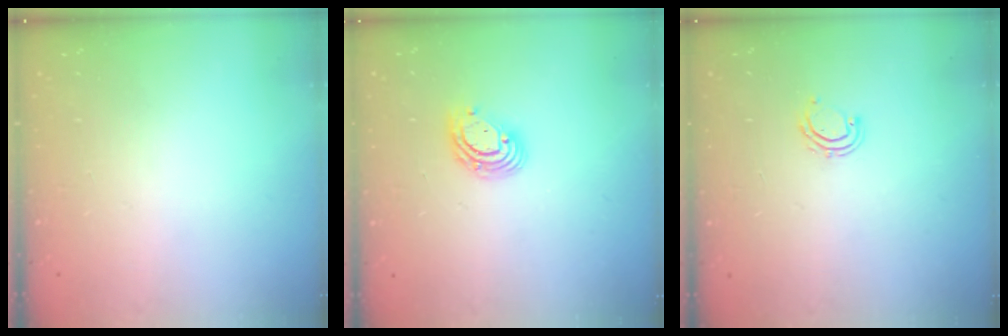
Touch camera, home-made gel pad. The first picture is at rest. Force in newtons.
{"total": 8.0, "press": 7.8, "slide": 1.5}
{"total": 5.9, "press": 5.8, "slide": 1.3}